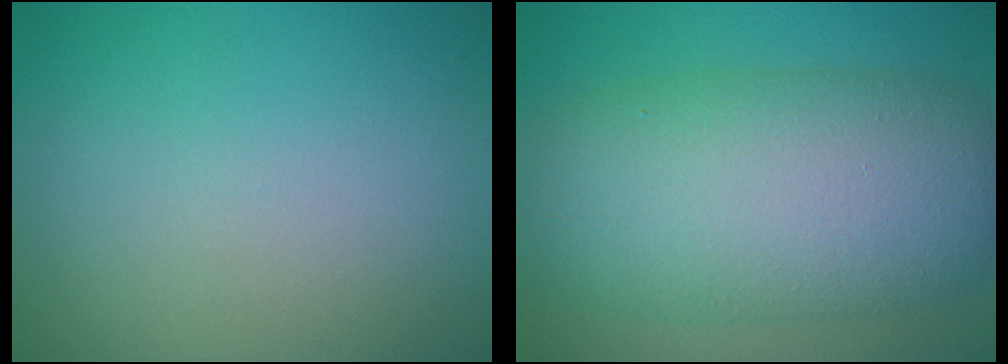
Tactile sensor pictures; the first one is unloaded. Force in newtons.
{"total": 11.0, "press": 11.0, "slide": 0.4}